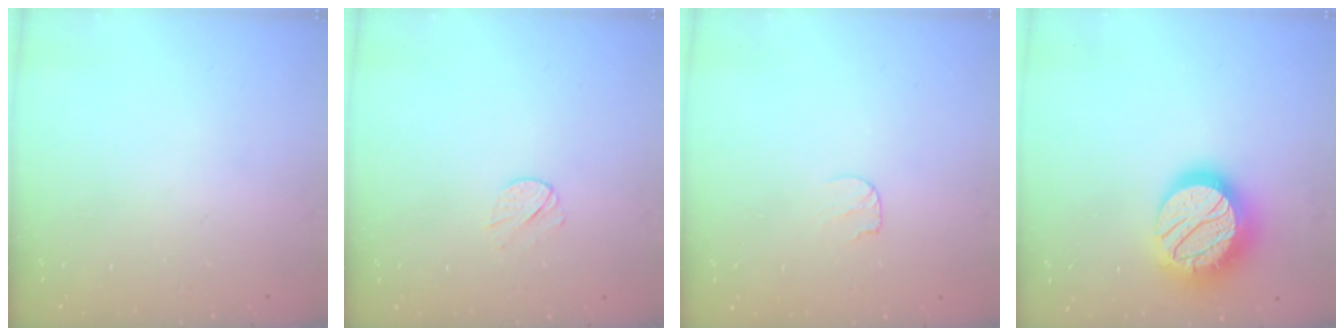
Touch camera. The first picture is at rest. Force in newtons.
{"total": 4.3, "press": 4.2, "slide": 0.5}
{"total": 4.2, "press": 4.2, "slide": 0.5}
{"total": 20.9, "press": 20.8, "slide": 1.4}